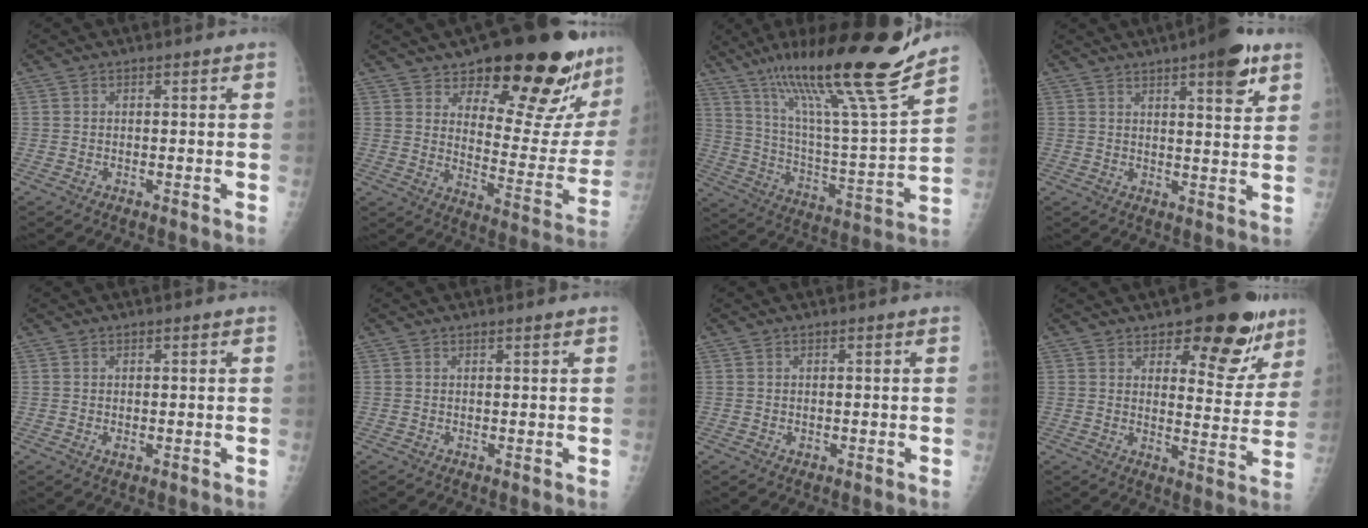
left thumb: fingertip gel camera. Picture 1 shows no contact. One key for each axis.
{"total": 25.5, "fx": 17.7, "fy": 8.3, "fz": 16.5, "tx": -0.182, "ty": -0.101, "tz": 0.241}
{"total": 25.9, "fx": 18.3, "fy": 2.2, "fz": 18.1, "tx": -0.278, "ty": -0.069, "tz": 0.315}
{"total": 9.7, "fx": 5.6, "fy": 2.5, "fz": 7.5, "tx": -0.087, "ty": -0.024, "tz": 0.072}
{"total": 0.9, "fx": 0.1, "fy": 0.6, "fz": 0.6, "tx": -0.010, "ty": -0.002, "tz": 0.004}
{"total": 0.5, "fx": 0.5, "fy": 0.0, "fz": 0.2, "tx": -0.006, "ty": -0.003, "tz": 0.008}
{"total": 0.6, "fx": 0.0, "fy": 0.5, "fz": 0.3, "tx": -0.003, "ty": -0.001, "tz": 0.001}
{"total": 14.4, "fx": 9.2, "fy": 6.5, "fz": 8.9, "tx": -0.054, "ty": -0.054, "tz": 0.128}